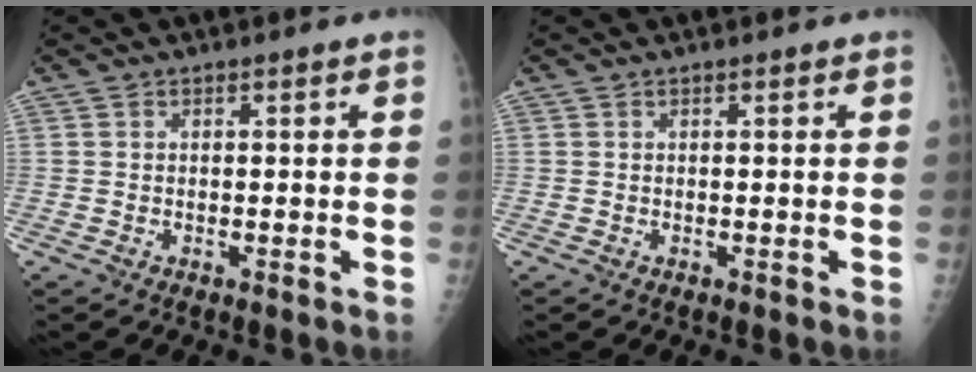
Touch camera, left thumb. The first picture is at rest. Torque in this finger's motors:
{"motor_torque": [-0.06, 0.02, 0.02, -0.02, 0.00]}